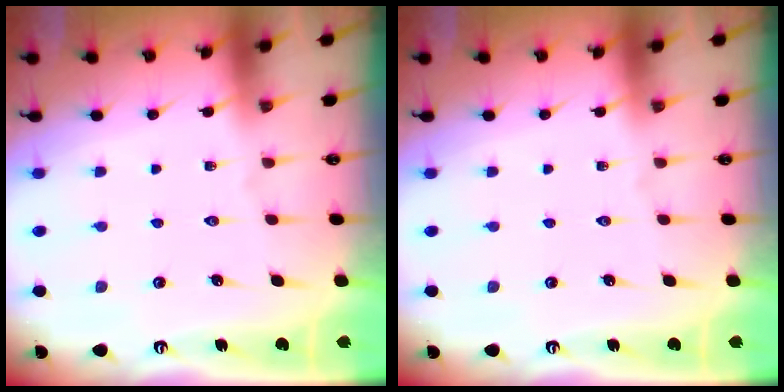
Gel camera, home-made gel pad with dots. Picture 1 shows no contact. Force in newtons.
{"total": 0.0}